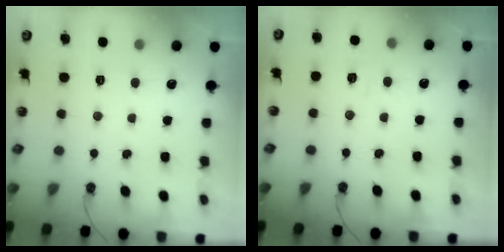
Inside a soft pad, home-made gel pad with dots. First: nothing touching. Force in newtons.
{"total": 5.0, "press": 4.5, "slide": 2.1}